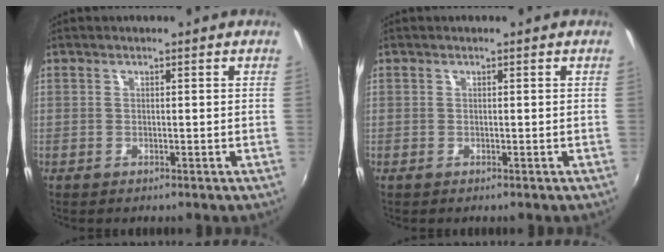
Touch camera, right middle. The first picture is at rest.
{"total": 0.0}